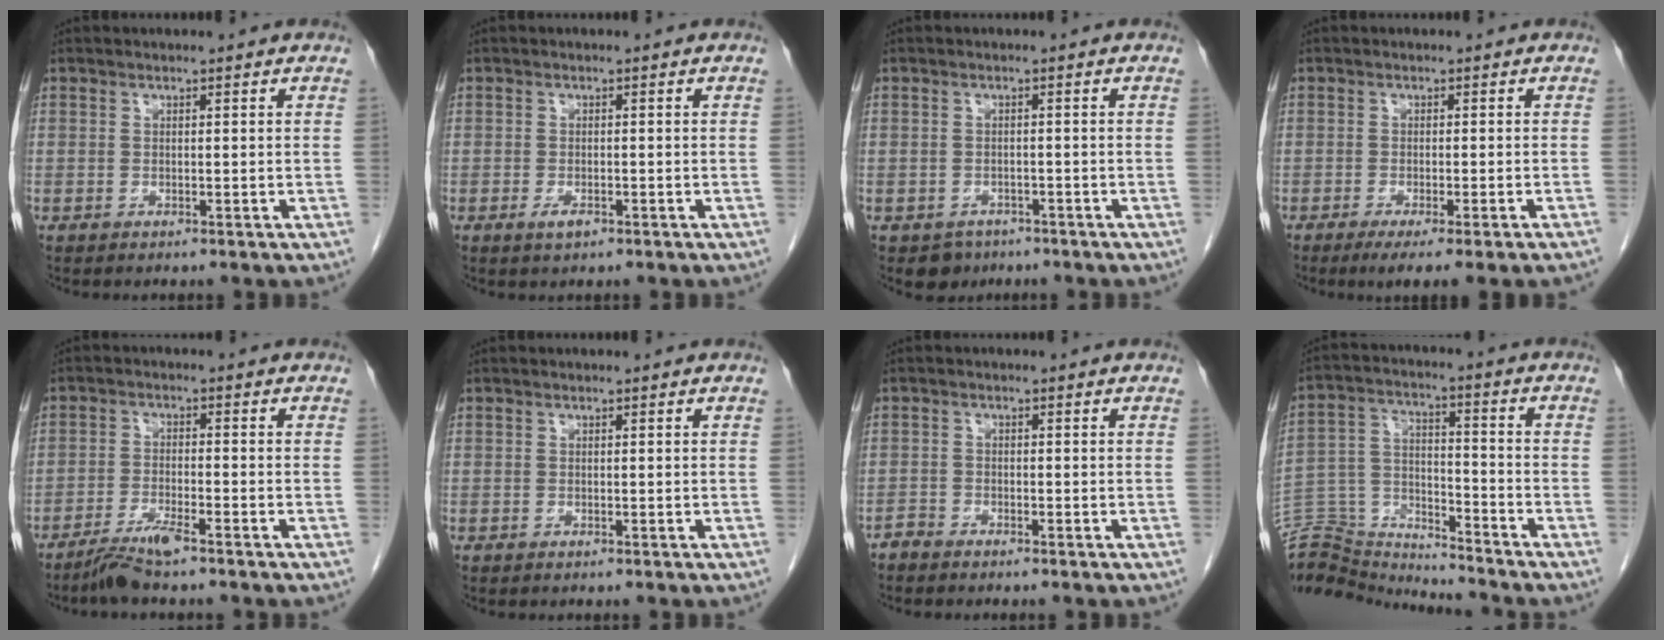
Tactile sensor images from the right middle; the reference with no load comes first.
{"total": 1.7, "force": [-0.9, 0.6, 1.3], "torque": [-0.026, -0.002, -0.014]}
{"total": 2.9, "force": [-2.0, 2.1, 0.4], "torque": [-0.010, 0.005, -0.027]}
{"total": 6.5, "force": [-4.7, -0.4, 4.4], "torque": [-0.051, -0.017, -0.069]}
{"total": 4.7, "force": [-3.8, 0.1, 2.8], "torque": [-0.060, -0.013, -0.074]}
{"total": 0.0}
{"total": 1.2, "force": [-1.2, 0.1, 0.0], "torque": [0.001, 0.000, -0.025]}
{"total": 15.3, "force": [-15.0, 2.5, 1.2], "torque": [-0.040, 0.041, -0.257]}